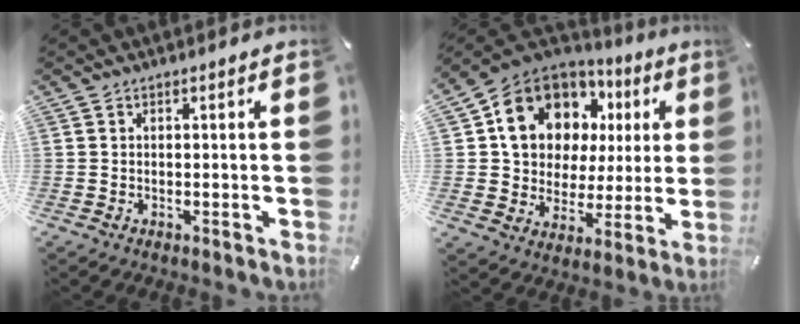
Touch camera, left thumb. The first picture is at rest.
{"total": 15.6, "force": [6.8, 12.4, 6.6], "torque": [-0.116, -0.037, 0.131]}